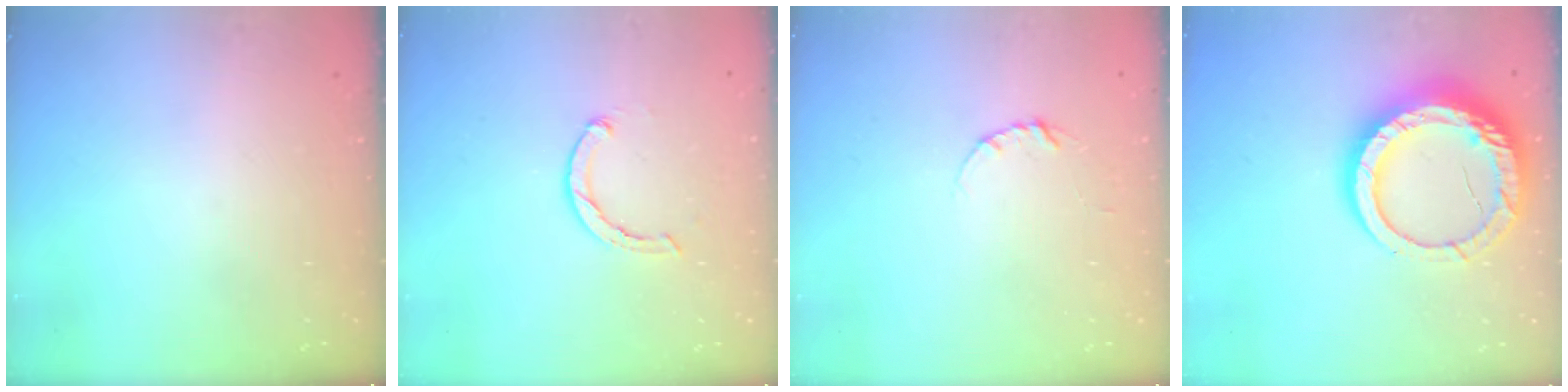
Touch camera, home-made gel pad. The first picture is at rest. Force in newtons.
{"total": 1.9, "press": 1.9, "slide": 0.3}
{"total": 3.7, "press": 3.7, "slide": 0.4}
{"total": 16.4, "press": 16.3, "slide": 1.7}